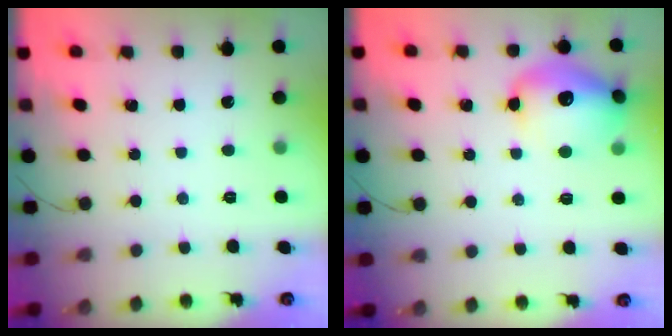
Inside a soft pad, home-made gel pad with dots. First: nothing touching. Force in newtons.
{"total": 14.5, "press": 14.5, "slide": 1.2}